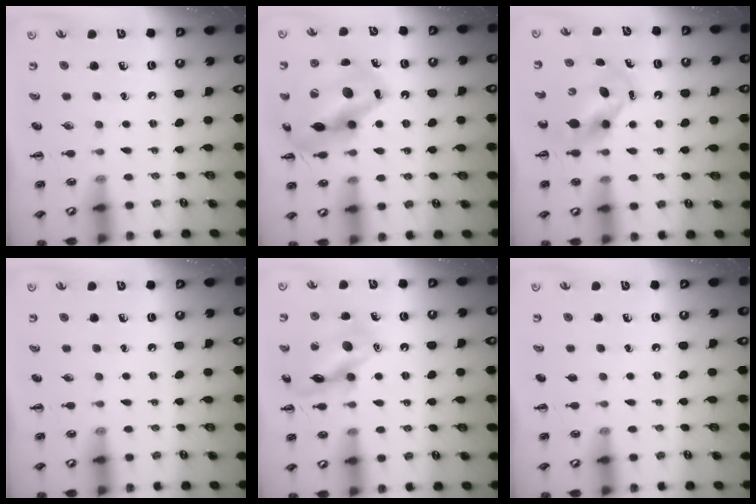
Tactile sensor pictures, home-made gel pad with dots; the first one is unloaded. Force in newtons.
{"total": 17.6, "press": 17.5, "slide": 2.3}
{"total": 5.7, "press": 5.6, "slide": 1.2}
{"total": 0.0}
{"total": 14.2, "press": 14.2, "slide": 1.1}
{"total": 0.0}